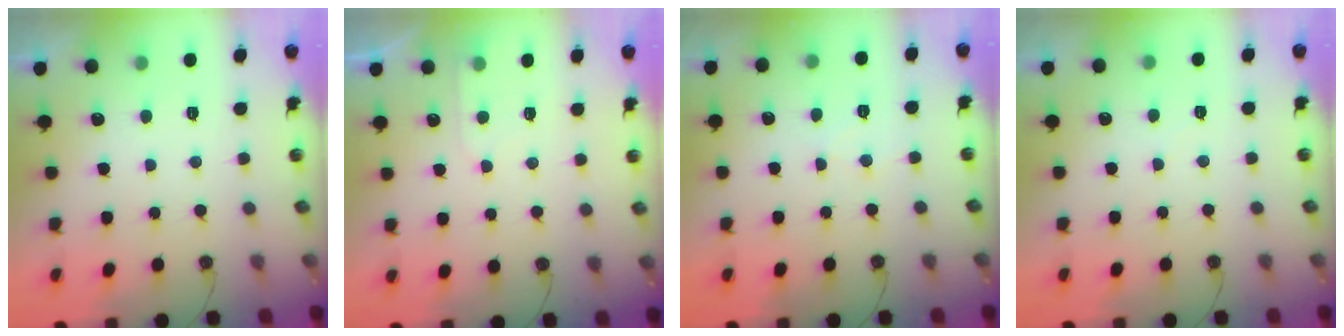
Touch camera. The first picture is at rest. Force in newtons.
{"total": 5.1, "press": 5.1, "slide": 0.6}
{"total": 4.3, "press": 4.3, "slide": 0.4}
{"total": 3.6, "press": 3.5, "slide": 0.6}